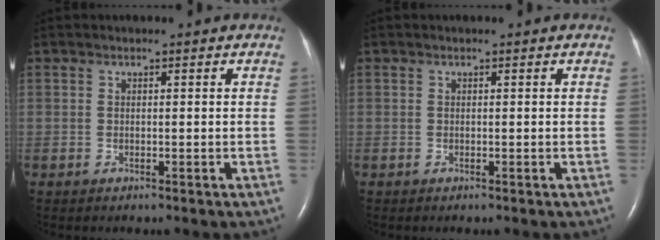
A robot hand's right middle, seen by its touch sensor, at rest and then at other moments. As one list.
[{"total": 0.0}]